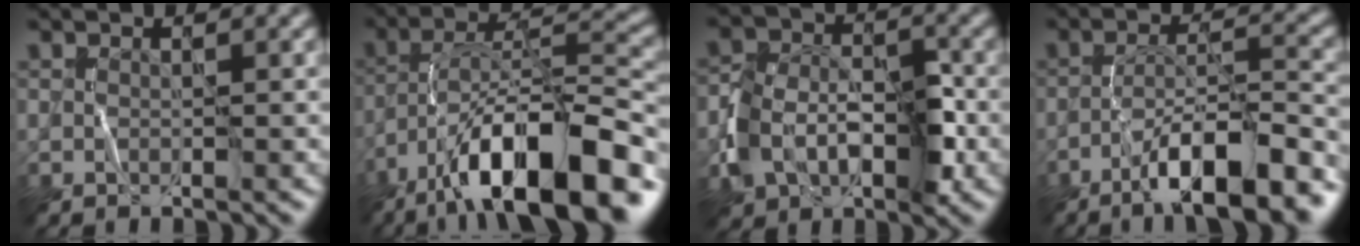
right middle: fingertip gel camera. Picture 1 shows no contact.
{"total": 13.9, "force": [-9.0, 4.1, 9.8], "torque": [-0.152, 0.018, -0.153]}
{"total": 5.5, "force": [-2.0, 4.0, 3.3], "torque": [-0.053, 0.005, -0.038]}
{"total": 8.7, "force": [-5.9, 1.6, 6.2], "torque": [-0.092, 0.022, -0.100]}